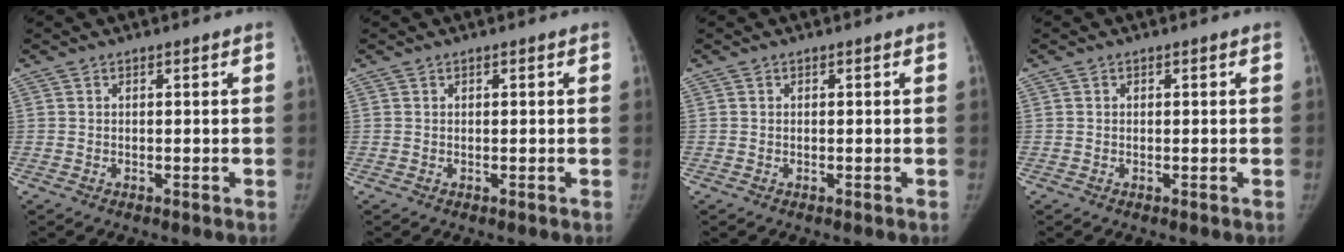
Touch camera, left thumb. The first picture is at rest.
{"total": 0.0}
{"total": 0.0}
{"total": 0.0}